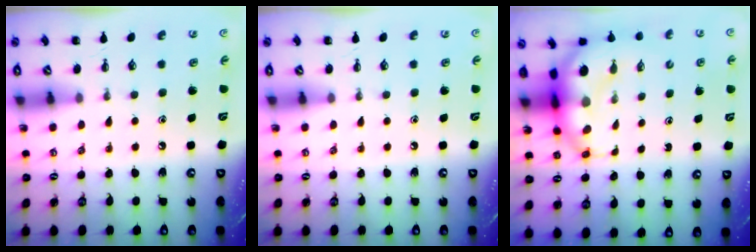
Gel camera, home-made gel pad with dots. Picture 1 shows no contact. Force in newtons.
{"total": 0.0}
{"total": 7.7, "press": 7.5, "slide": 1.7}